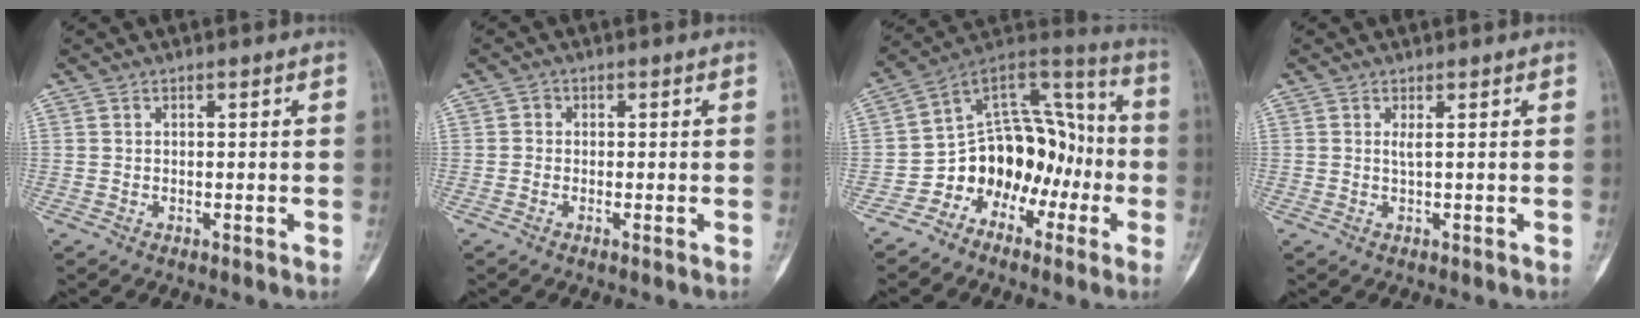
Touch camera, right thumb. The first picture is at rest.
{"total": 0.8, "force": [-0.3, 0.6, 0.5], "torque": [-0.002, 0.002, -0.011]}
{"total": 15.8, "force": [-5.9, 11.7, 8.8], "torque": [-0.069, 0.106, -0.105]}
{"total": 0.9, "force": [0.2, -0.3, 0.9], "torque": [-0.024, -0.003, 0.004]}